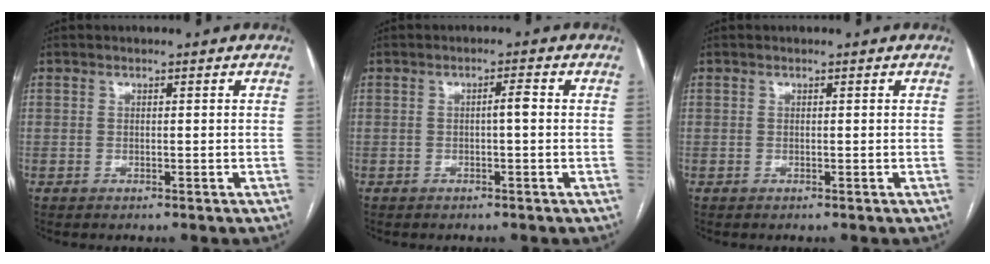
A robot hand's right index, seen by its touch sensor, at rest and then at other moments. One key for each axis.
{"total": 1.7, "fx": -0.1, "fy": 0.1, "fz": 1.7, "tx": -0.026, "ty": 0.004, "tz": -0.001}
{"total": 0.0}